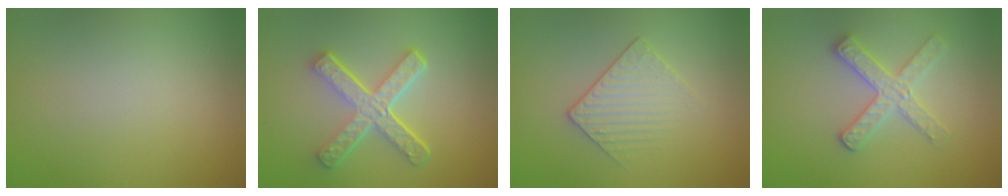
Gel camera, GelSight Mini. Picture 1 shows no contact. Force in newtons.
{"total": 5.4, "press": 3.8, "slide": 3.8}
{"total": 1.9, "press": 1.6, "slide": 1.0}
{"total": 3.0, "press": 2.8, "slide": 1.0}